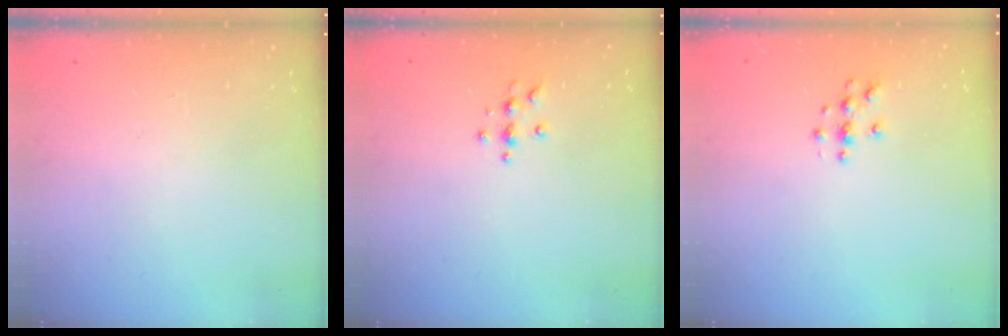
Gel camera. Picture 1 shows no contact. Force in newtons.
{"total": 3.8, "press": 3.7, "slide": 0.5}
{"total": 3.9, "press": 3.9, "slide": 0.4}